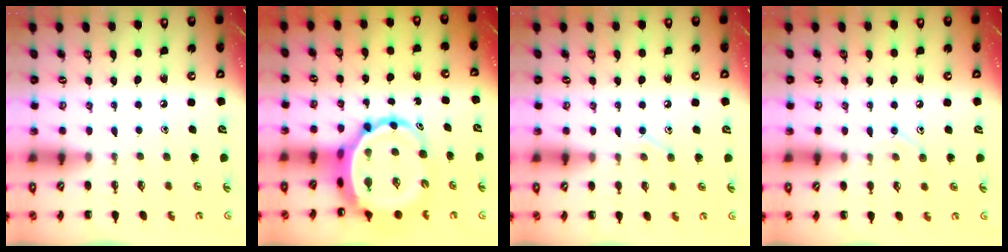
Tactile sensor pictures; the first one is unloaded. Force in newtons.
{"total": 10.1, "press": 9.6, "slide": 3.1}
{"total": 6.3, "press": 6.1, "slide": 1.5}
{"total": 6.4, "press": 6.2, "slide": 1.8}